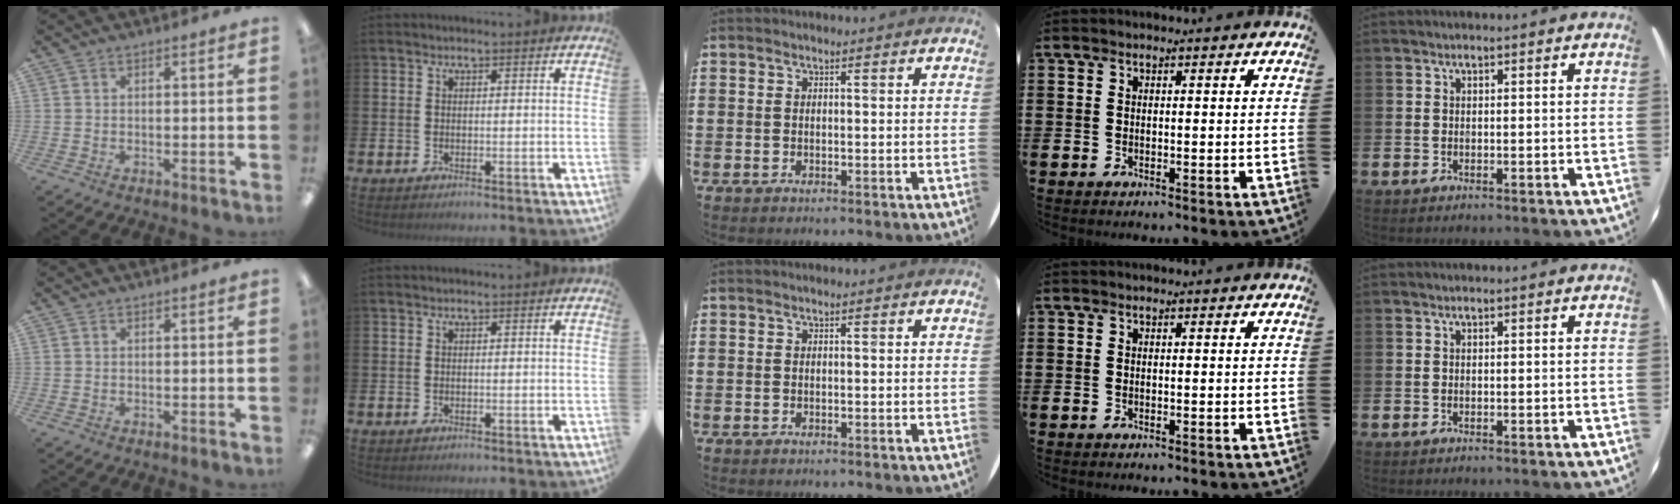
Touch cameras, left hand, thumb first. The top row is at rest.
{}